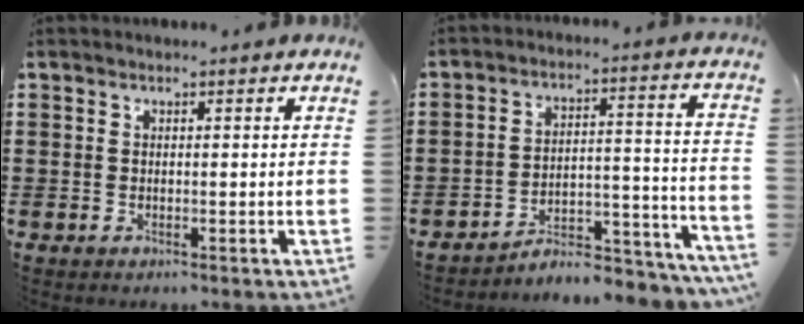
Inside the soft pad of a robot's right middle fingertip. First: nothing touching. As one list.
[{"total": 6.1, "force": [-5.9, 0.9, 1.4], "torque": [-0.018, 0.008, -0.117]}]